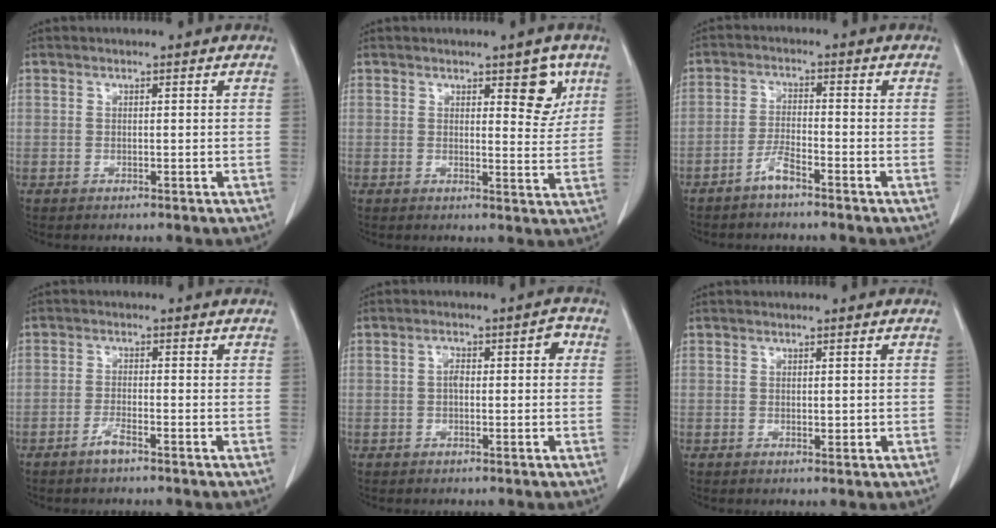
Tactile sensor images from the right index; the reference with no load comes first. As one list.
[{"total": 5.0, "force": [2.6, 1.8, 3.8], "torque": [-0.040, -0.008, 0.031]}, {"total": 3.2, "force": [-2.6, 0.3, 1.9], "torque": [-0.042, 0.003, -0.051]}, {"total": 2.3, "force": [-1.8, 0.2, 1.5], "torque": [-0.034, 0.000, -0.034]}, {"total": 4.0, "force": [0.3, 1.7, 3.6], "torque": [-0.055, 0.025, 0.005]}, {"total": 1.2, "force": [0.0, 0.6, 1.0], "torque": [-0.013, -0.003, 0.004]}]